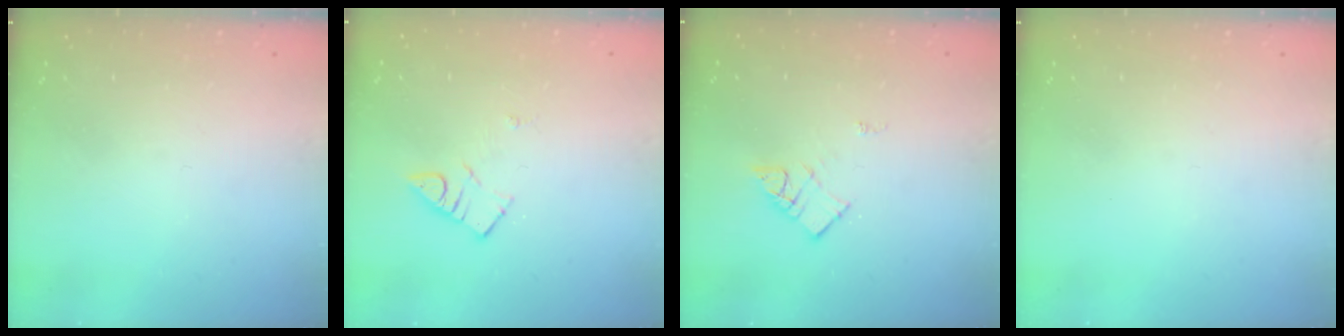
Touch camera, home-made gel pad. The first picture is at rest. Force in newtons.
{"total": 3.8, "press": 3.7, "slide": 0.4}
{"total": 6.9, "press": 6.9, "slide": 0.3}
{"total": 0.0}